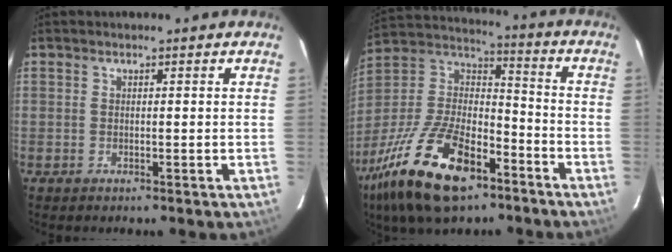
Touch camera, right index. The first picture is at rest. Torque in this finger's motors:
{"motor_torque": [1.12, -1.02, 0.76, 0.21]}